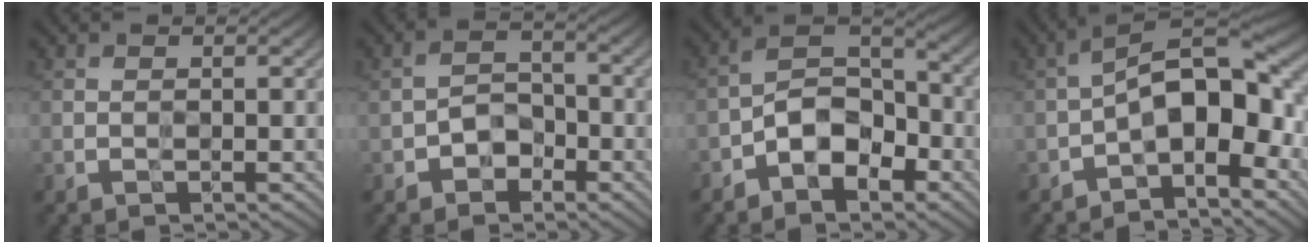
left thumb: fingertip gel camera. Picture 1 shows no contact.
{"total": 3.7, "force": [-1.9, 2.5, 1.9], "torque": [-0.033, 0.009, -0.040]}
{"total": 7.0, "force": [-3.6, 4.0, 4.6], "torque": [-0.074, 0.015, -0.081]}
{"total": 9.9, "force": [-2.8, 4.3, 8.5], "torque": [-0.135, 0.016, -0.059]}